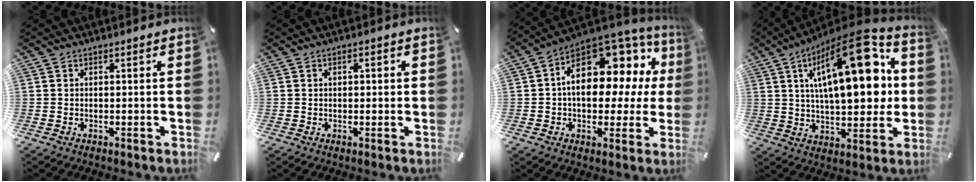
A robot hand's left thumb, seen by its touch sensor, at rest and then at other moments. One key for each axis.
{"total": 1.3, "fx": 0.1, "fy": 0.8, "fz": 1.0, "tx": -0.020, "ty": 0.006, "tz": 0.000}
{"total": 17.9, "fx": 4.2, "fy": 11.2, "fz": 13.3, "tx": -0.184, "ty": -0.027, "tz": 0.073}
{"total": 25.4, "fx": 7.5, "fy": 11.9, "fz": 21.1, "tx": -0.320, "ty": -0.038, "tz": 0.110}